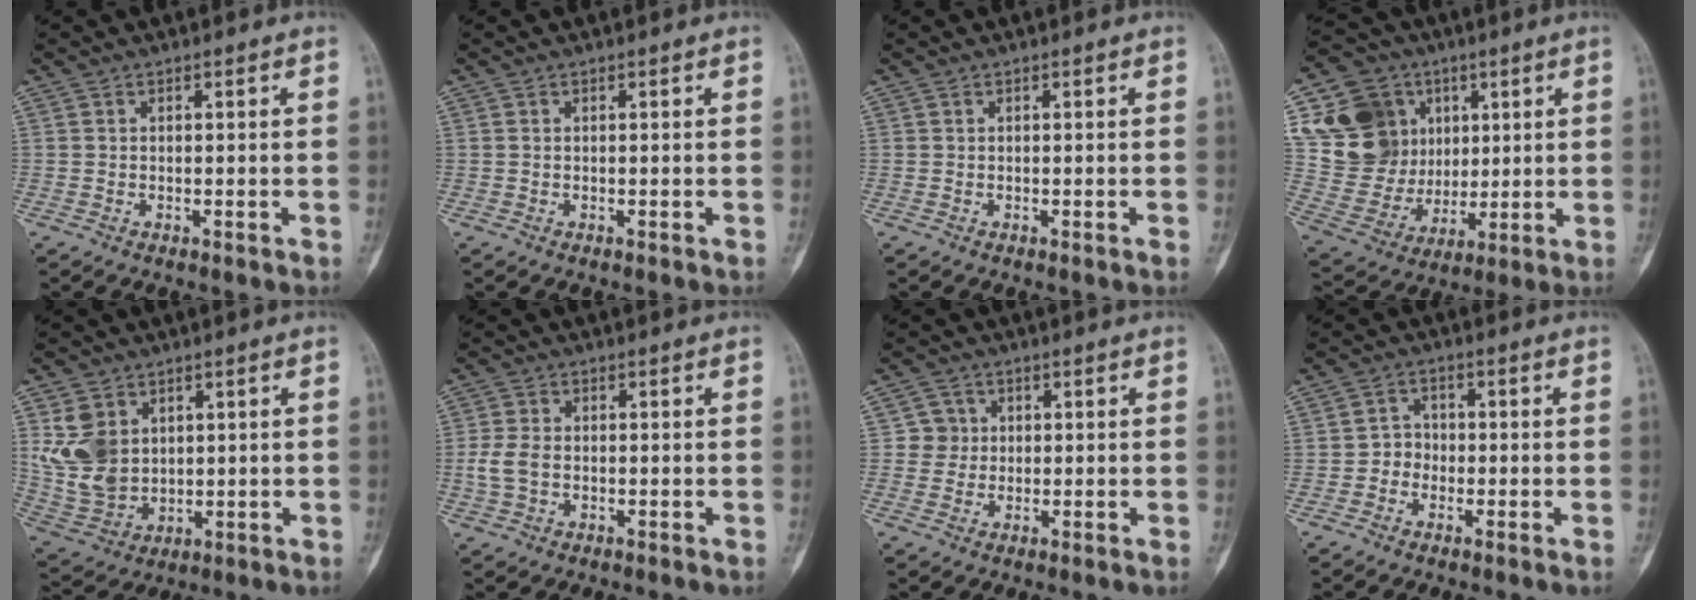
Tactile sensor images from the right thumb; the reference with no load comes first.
{"total": 0.0}
{"total": 0.0}
{"total": 18.4, "force": [6.4, 15.7, 7.0], "torque": [-0.097, 0.001, 0.136]}
{"total": 11.0, "force": [3.2, 8.5, 6.2], "torque": [-0.102, -0.015, 0.086]}
{"total": 4.4, "force": [-0.5, 3.1, 3.2], "torque": [-0.076, 0.008, -0.011]}
{"total": 3.4, "force": [0.5, 3.4, 0.1], "torque": [0.026, 0.006, 0.001]}
{"total": 3.3, "force": [-1.1, 2.9, 1.1], "torque": [0.004, 0.012, -0.030]}